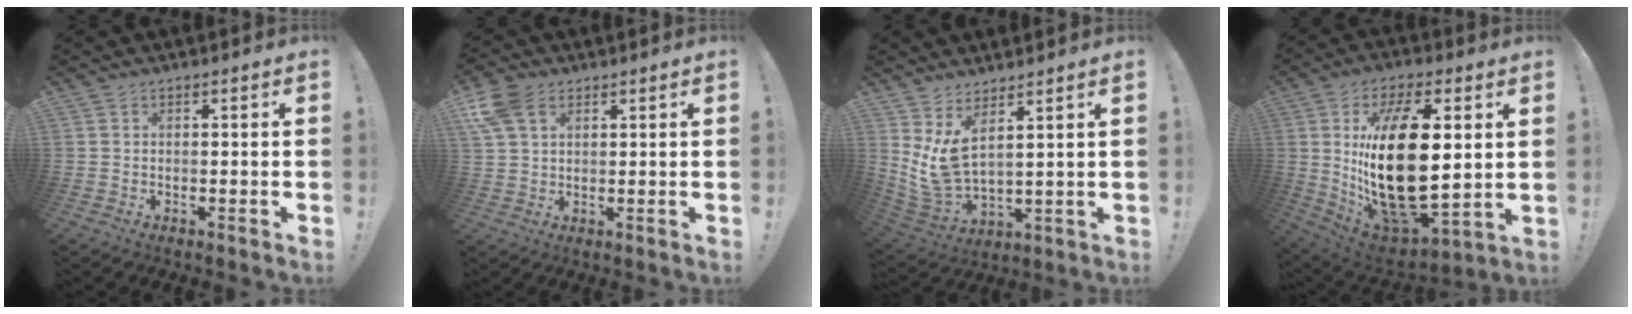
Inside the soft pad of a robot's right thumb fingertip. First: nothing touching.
{"total": 9.1, "force": [4.2, 5.8, 5.7], "torque": [-0.117, -0.003, 0.083]}
{"total": 9.8, "force": [5.2, 3.7, 7.4], "torque": [-0.156, -0.049, 0.098]}
{"total": 28.2, "force": [4.1, 13.8, 24.3], "torque": [-0.467, -0.031, 0.078]}